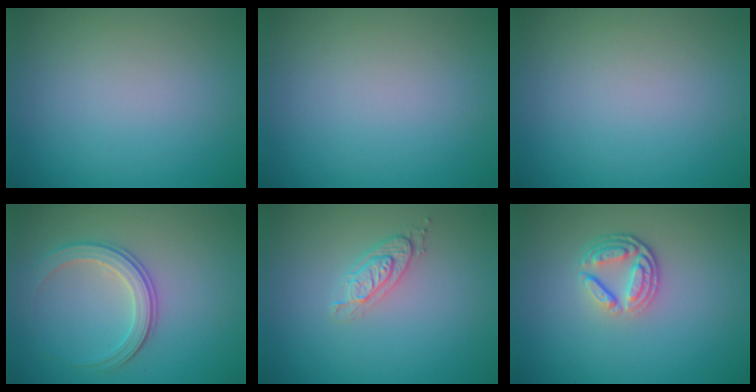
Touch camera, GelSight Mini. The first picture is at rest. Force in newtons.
{"total": 0.0}
{"total": 0.0}
{"total": 2.9, "press": 2.7, "slide": 1.0}
{"total": 2.1, "press": 1.9, "slide": 0.8}
{"total": 3.8, "press": 2.8, "slide": 2.5}